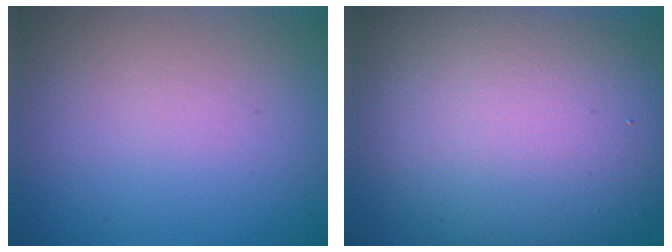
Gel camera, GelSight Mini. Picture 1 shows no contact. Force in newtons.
{"total": 14.9, "press": 14.9, "slide": 0.8}